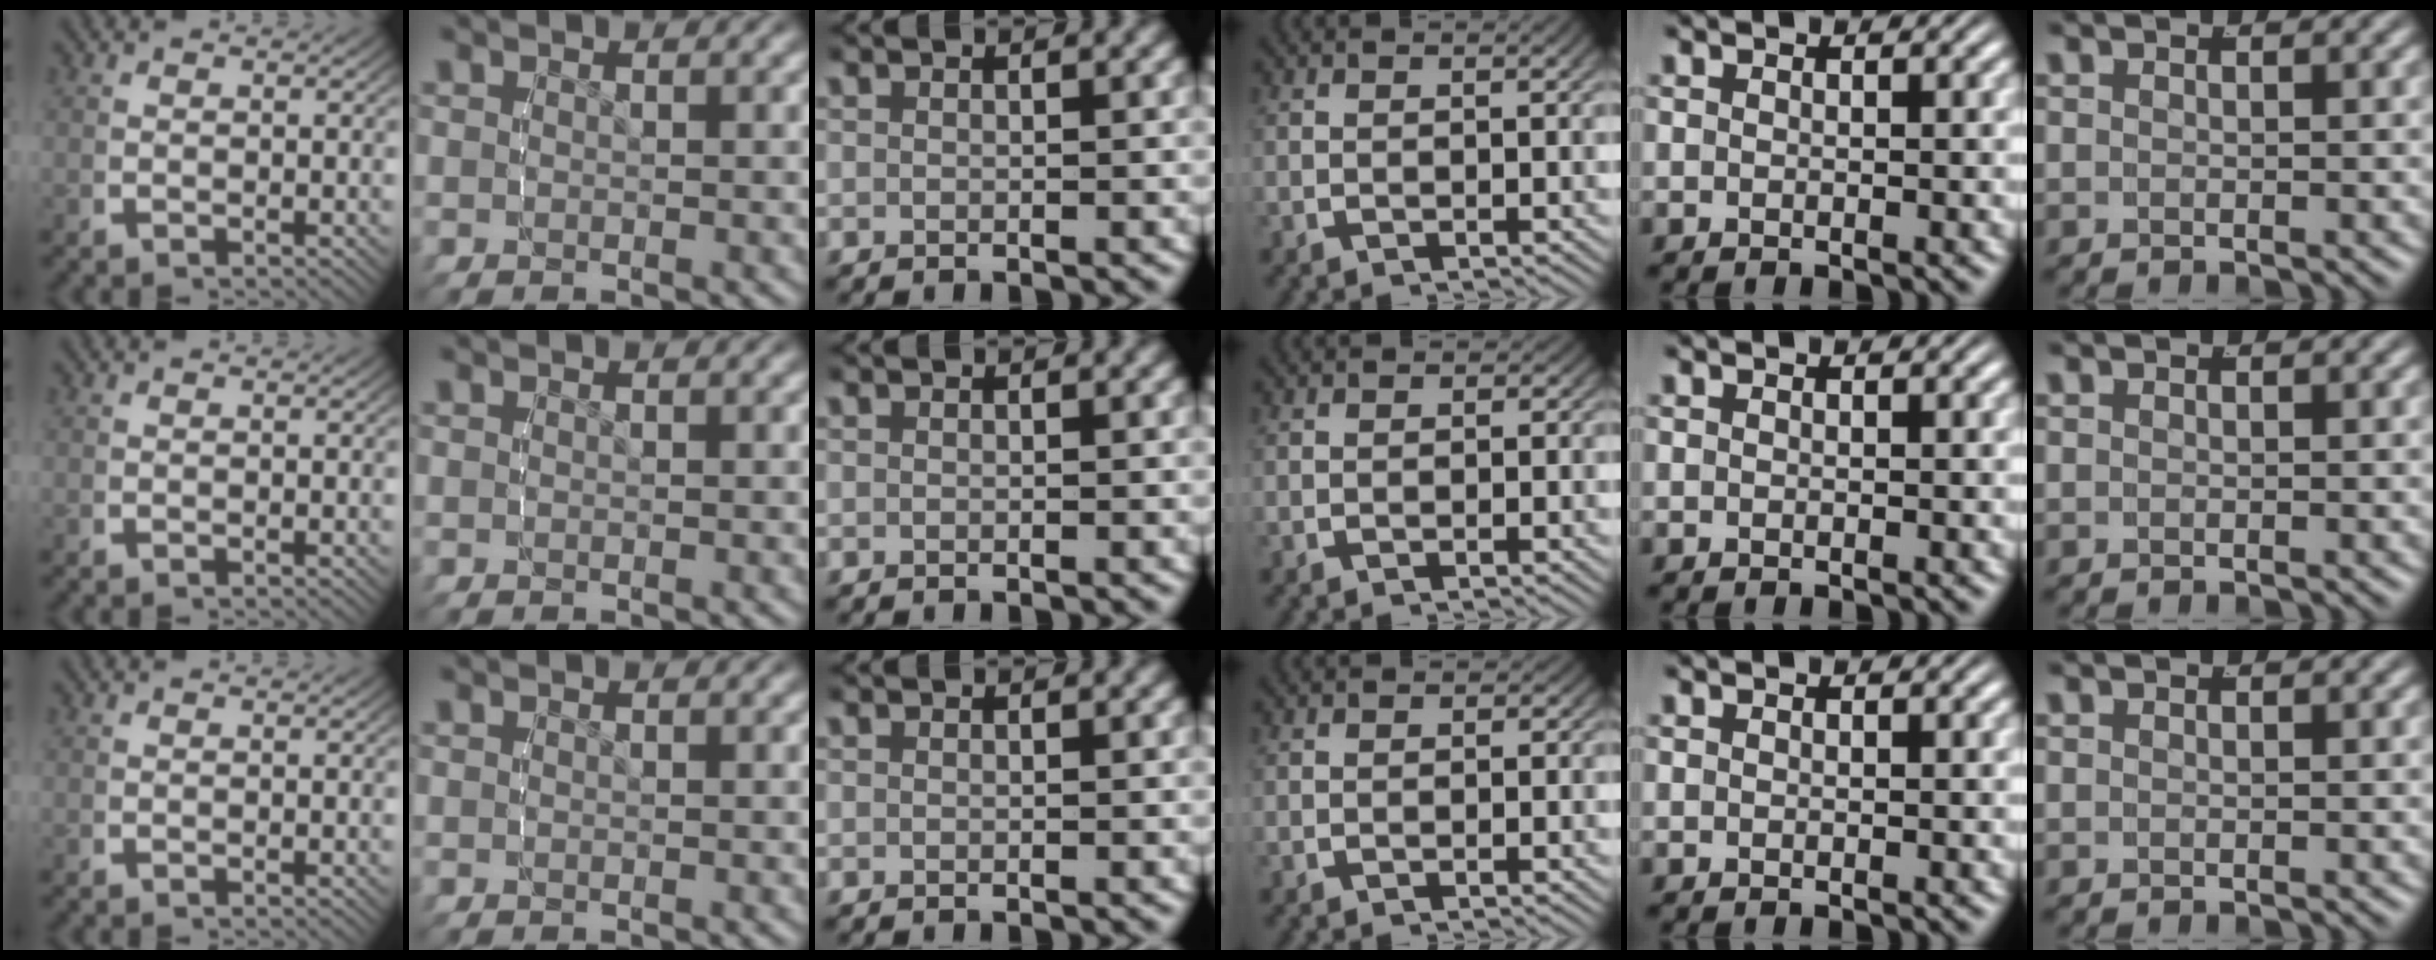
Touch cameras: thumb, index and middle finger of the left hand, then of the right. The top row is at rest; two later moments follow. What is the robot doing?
{"motion": "lift_and_place", "object": "tape"}